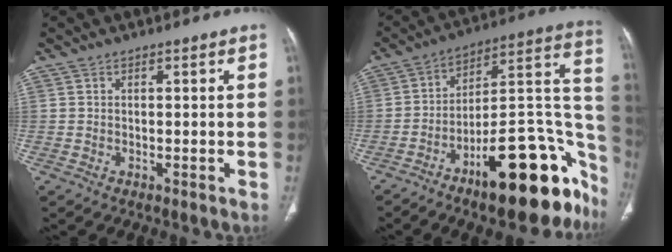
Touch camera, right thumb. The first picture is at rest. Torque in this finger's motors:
{"motor_torque": [3.60, 1.34, 1.26, -1.51, 0.45]}